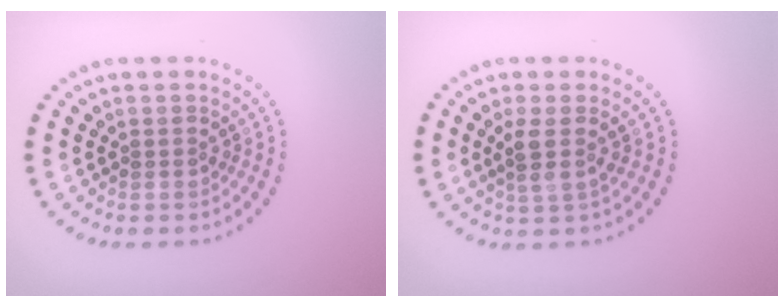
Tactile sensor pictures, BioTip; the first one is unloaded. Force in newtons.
{"total": 2.2, "press": 1.8, "slide": 1.2}